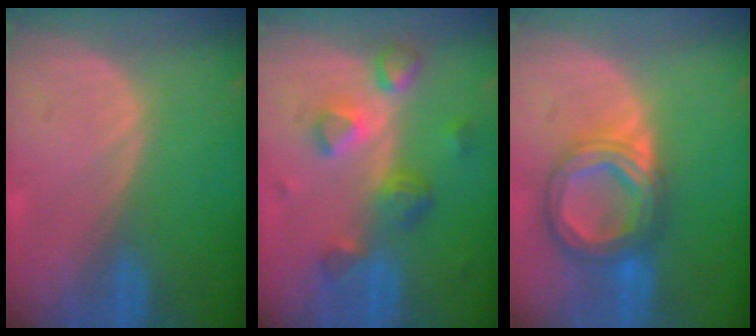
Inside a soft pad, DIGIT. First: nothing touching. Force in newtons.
{"total": 7.8, "press": 6.9, "slide": 3.7}
{"total": 8.4, "press": 8.4, "slide": 0.8}